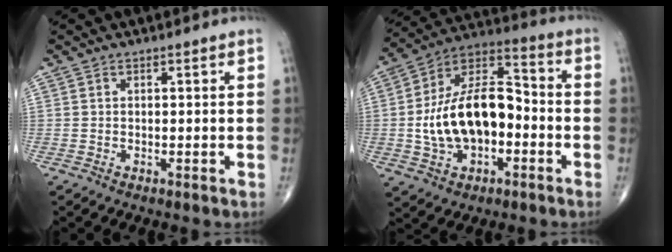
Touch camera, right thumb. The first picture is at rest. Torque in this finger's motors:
{"motor_torque": [2.46, 2.55, 1.66, -0.52, 0.21]}